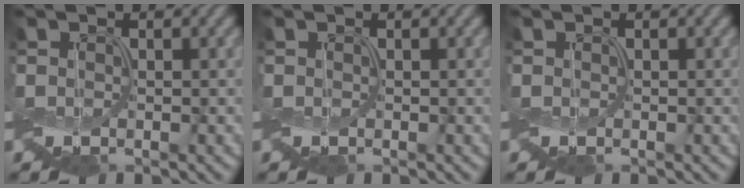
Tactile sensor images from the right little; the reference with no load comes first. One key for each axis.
{"total": 0.0}
{"total": 0.0}